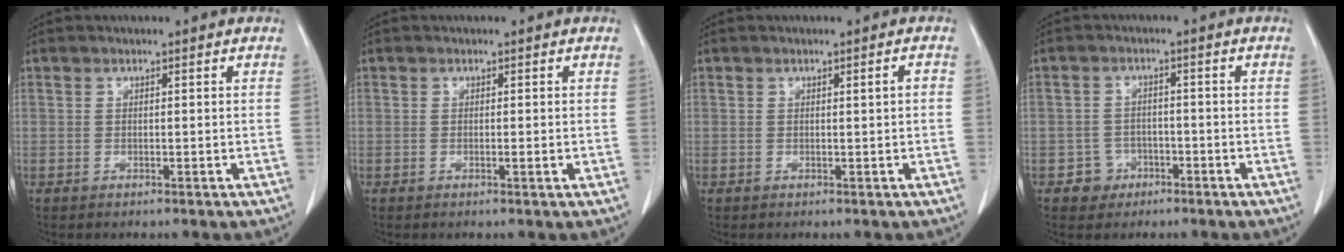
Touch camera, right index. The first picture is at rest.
{"total": 0.9, "force": [-0.2, 0.0, 0.9], "torque": [-0.011, -0.002, -0.001]}
{"total": 0.9, "force": [0.1, 0.0, 0.9], "torque": [-0.016, 0.002, 0.003]}
{"total": 3.3, "force": [-1.6, 2.9, 0.0], "torque": [0.006, 0.016, -0.022]}